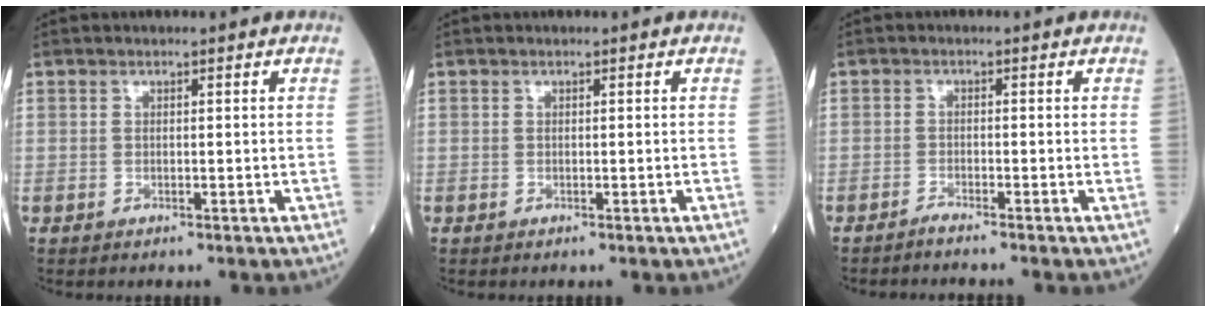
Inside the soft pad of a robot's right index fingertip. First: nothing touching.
{"total": 0.0}
{"total": 1.8, "force": [-1.6, -0.5, 0.5], "torque": [-0.009, 0.001, -0.030]}